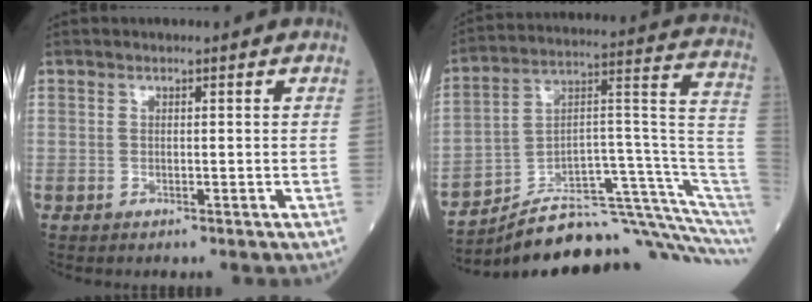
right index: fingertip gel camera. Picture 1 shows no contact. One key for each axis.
{"total": 20.7, "fx": -17.1, "fy": 1.0, "fz": 11.6, "tx": -0.107, "ty": 0.074, "tz": -0.255}